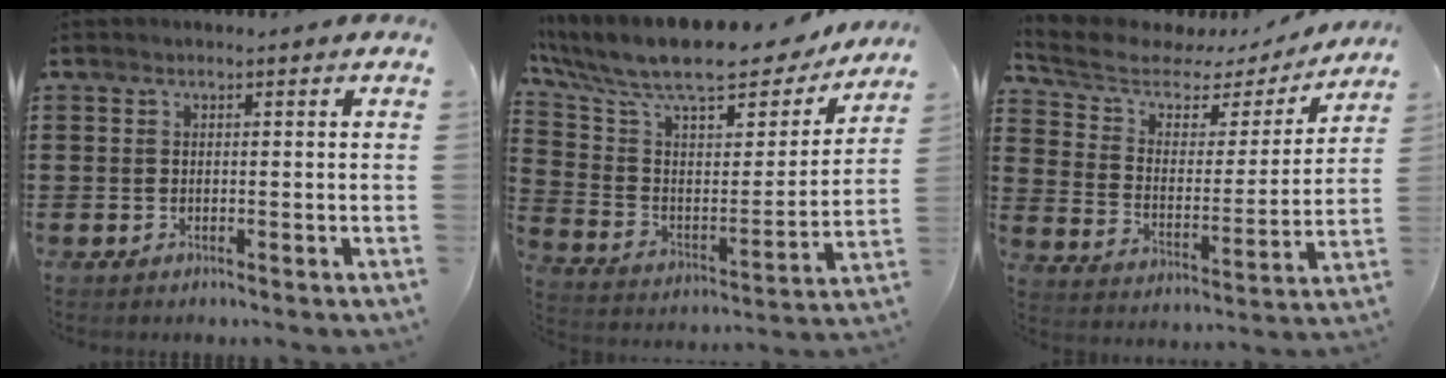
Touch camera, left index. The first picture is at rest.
{"total": 12.2, "force": [9.9, 2.7, 6.6], "torque": [-0.160, -0.064, 0.169]}
{"total": 6.3, "force": [4.7, 3.3, 2.6], "torque": [-0.080, -0.022, 0.077]}